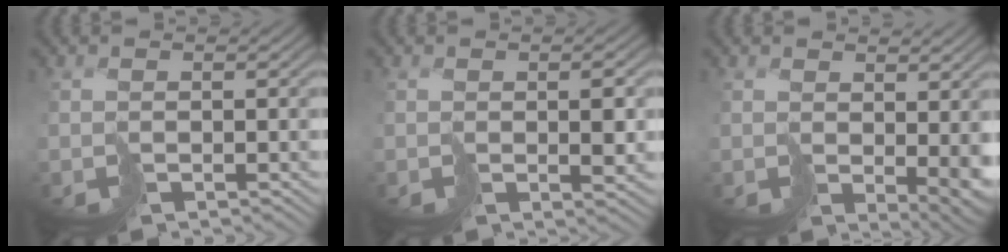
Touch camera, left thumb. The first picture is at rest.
{"total": 3.1, "force": [0.0, 0.8, 3.0], "torque": [-0.049, -0.003, -0.001]}
{"total": 4.8, "force": [0.7, 1.5, 4.5], "torque": [-0.065, -0.010, 0.013]}